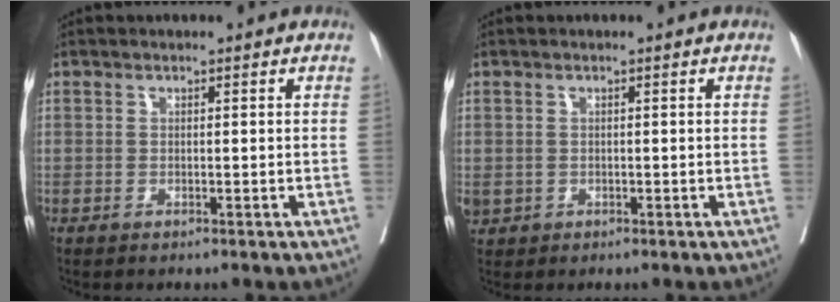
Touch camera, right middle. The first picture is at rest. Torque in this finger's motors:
{"motor_torque": [0.26, -0.16, 0.02, 0.01]}